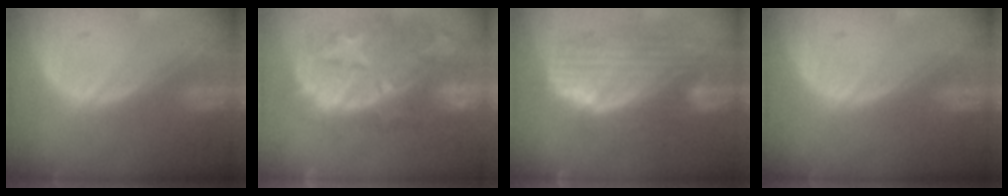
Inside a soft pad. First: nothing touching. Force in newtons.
{"total": 13.7, "press": 11.8, "slide": 6.9}
{"total": 10.0, "press": 8.9, "slide": 4.6}
{"total": 0.0}